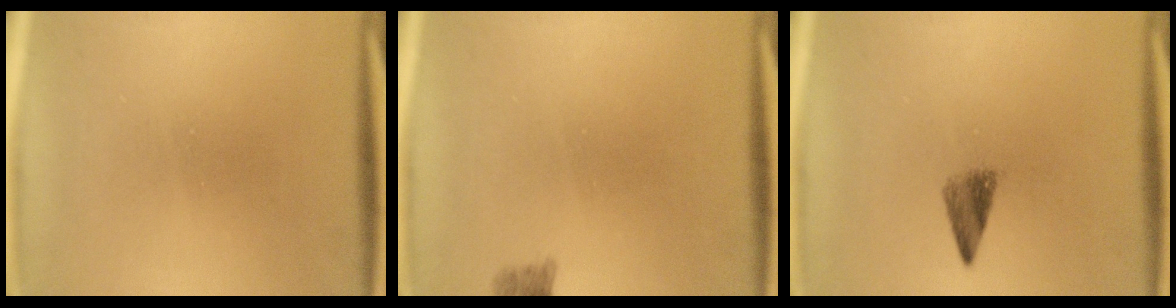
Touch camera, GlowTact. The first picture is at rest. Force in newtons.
{"total": 2.0}
{"total": 2.7}